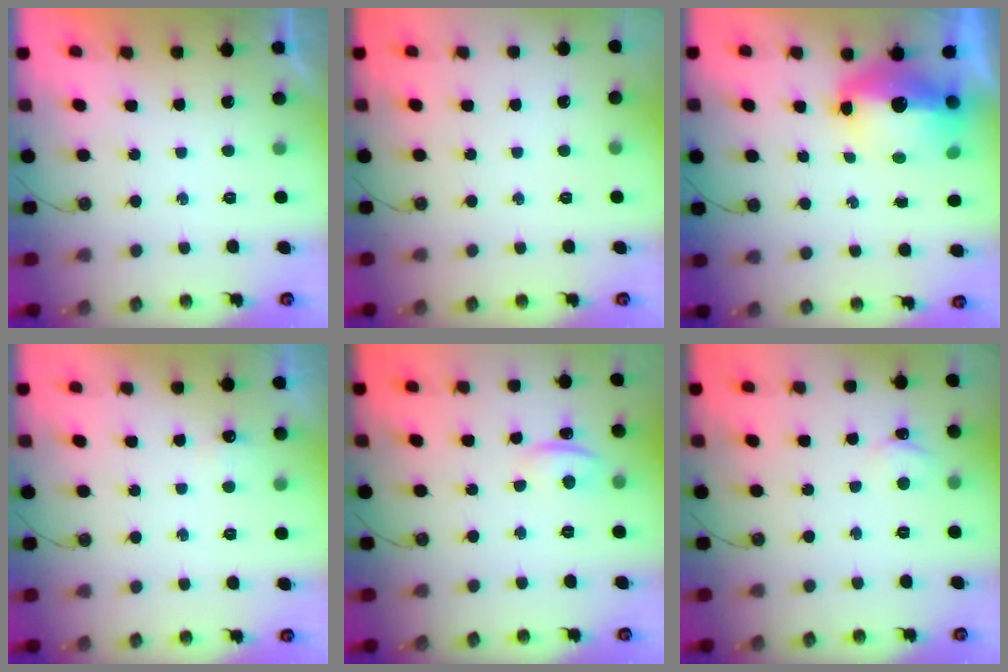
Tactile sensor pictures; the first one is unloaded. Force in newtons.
{"total": 0.0}
{"total": 13.5, "press": 13.4, "slide": 1.6}
{"total": 3.9, "press": 3.9, "slide": 0.7}
{"total": 8.7, "press": 1.6, "slide": 8.5}
{"total": 3.1, "press": 3.1, "slide": 0.5}